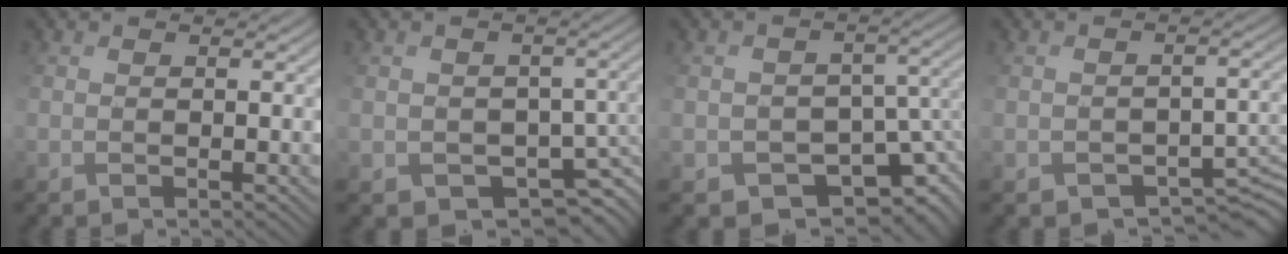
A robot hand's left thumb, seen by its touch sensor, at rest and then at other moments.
{"total": 6.0, "force": [-1.4, 4.9, 3.1], "torque": [-0.054, -0.028, -0.018]}
{"total": 9.2, "force": [-4.5, 6.8, 4.3], "torque": [-0.066, -0.014, -0.051]}
{"total": 6.0, "force": [-3.5, 3.9, 2.8], "torque": [-0.031, -0.018, -0.041]}